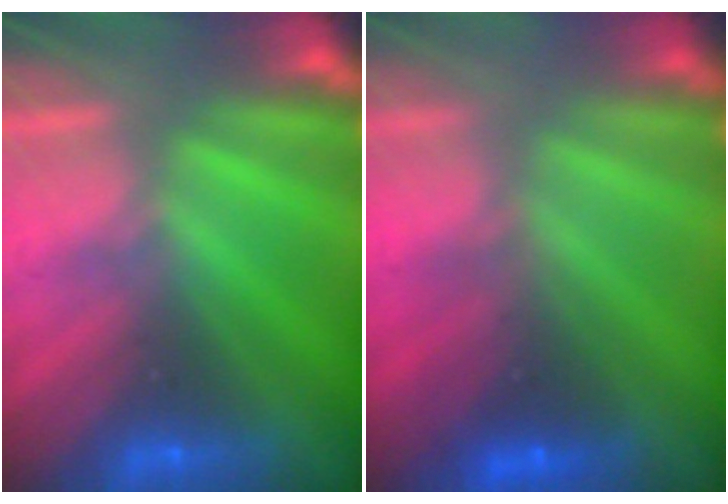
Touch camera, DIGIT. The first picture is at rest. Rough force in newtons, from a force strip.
{"total": 2.1}